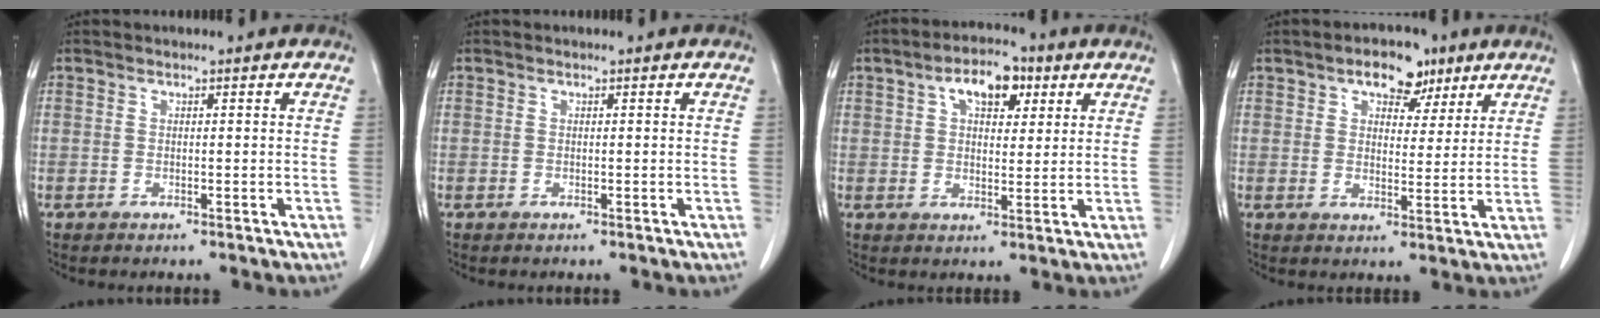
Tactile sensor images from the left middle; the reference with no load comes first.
{"total": 0.0}
{"total": 7.0, "force": [3.2, 3.5, 5.2], "torque": [-0.081, 0.019, 0.049]}
{"total": 6.5, "force": [4.0, 3.6, 3.7], "torque": [-0.047, 0.014, 0.059]}